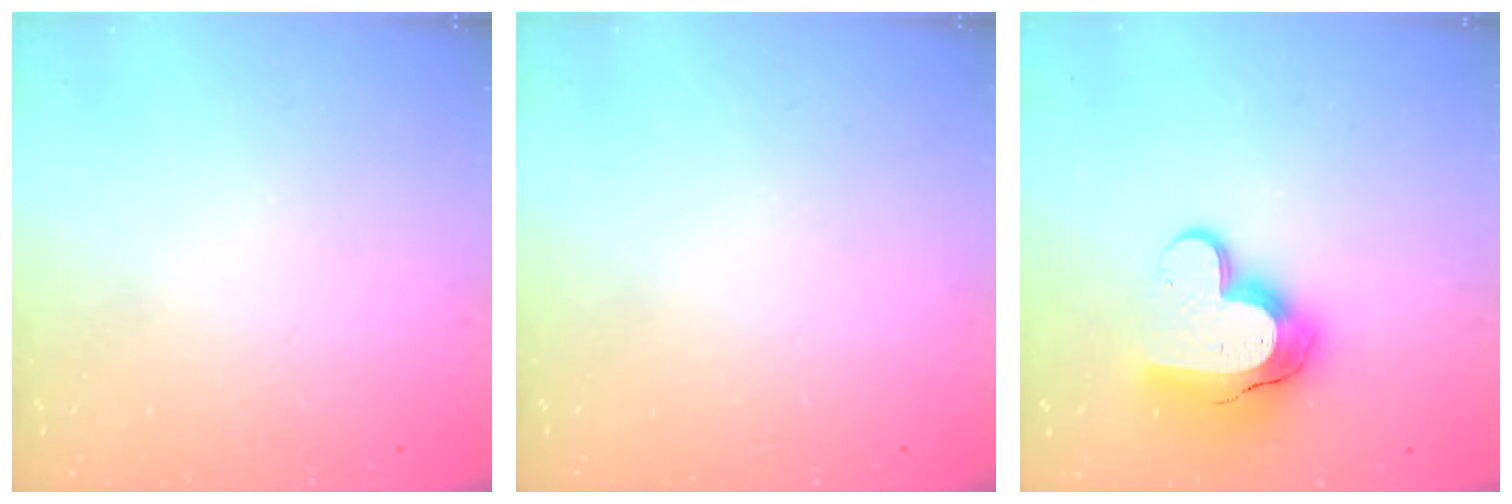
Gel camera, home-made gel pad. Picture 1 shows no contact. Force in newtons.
{"total": 0.0}
{"total": 15.4, "press": 15.3, "slide": 1.1}